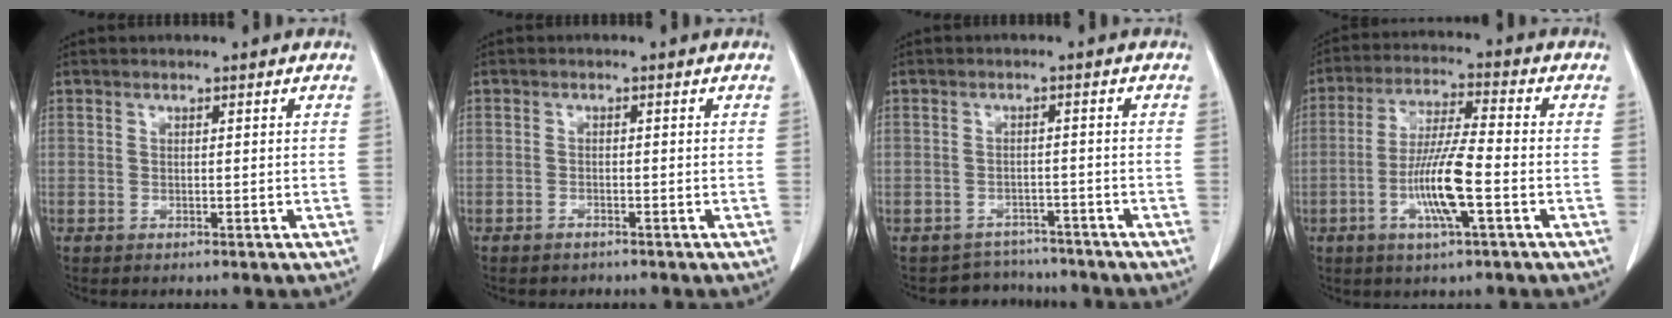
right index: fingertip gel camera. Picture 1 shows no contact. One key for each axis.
{"total": 1.1, "fx": -0.9, "fy": 0.6, "fz": 0.2, "tx": -0.006, "ty": 0.002, "tz": -0.012}
{"total": 4.6, "fx": -4.1, "fy": 1.7, "fz": -1.2, "tx": 0.017, "ty": 0.020, "tz": -0.058}
{"total": 11.8, "fx": -3.6, "fy": 0.3, "fz": 11.2, "tx": -0.223, "ty": -0.007, "tz": -0.072}